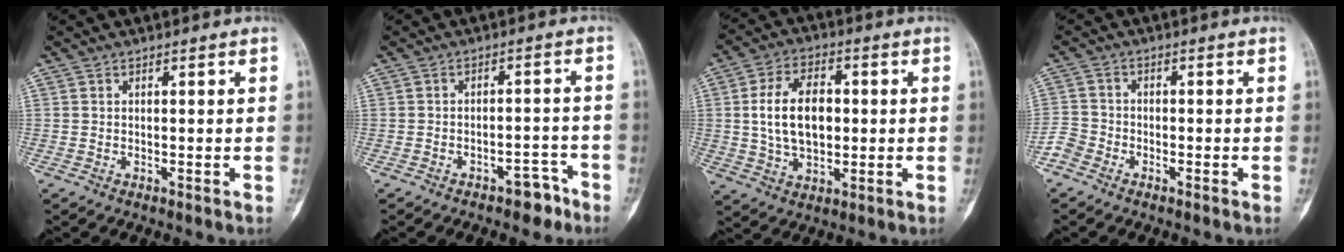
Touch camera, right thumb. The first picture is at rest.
{"total": 4.8, "force": [-3.4, 2.4, 2.4], "torque": [-0.016, 0.040, -0.043]}
{"total": 12.1, "force": [0.7, 7.6, 9.4], "torque": [-0.154, 0.008, 0.017]}
{"total": 3.1, "force": [-2.4, 1.9, 0.6], "torque": [-0.006, 0.007, -0.059]}